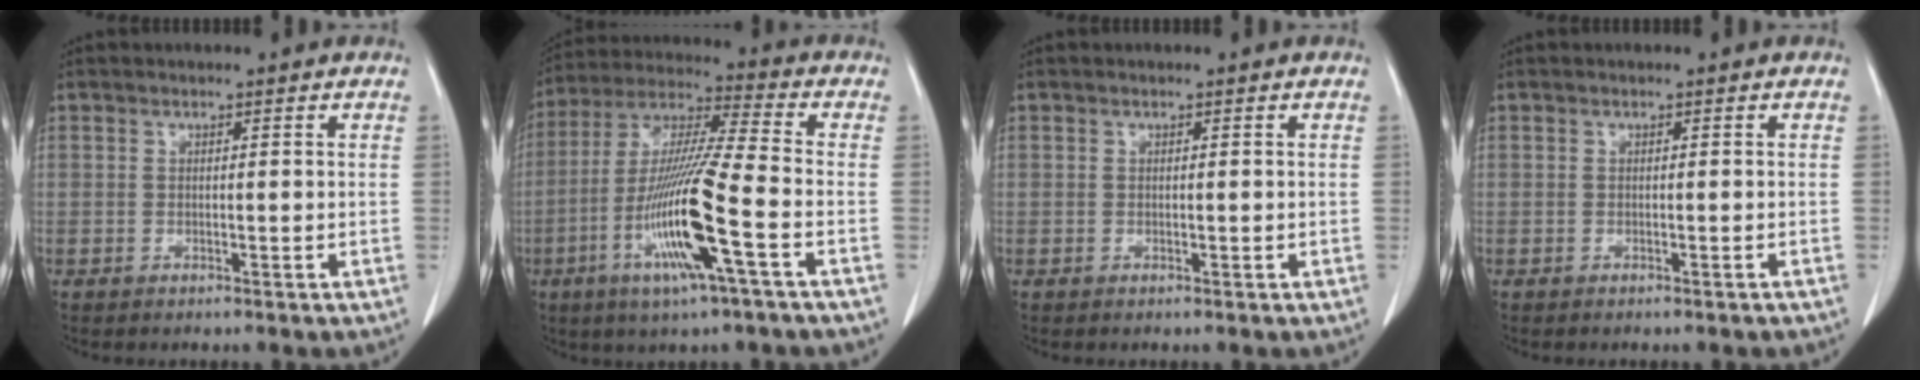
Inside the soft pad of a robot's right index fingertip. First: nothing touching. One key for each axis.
{"total": 16.1, "fx": -5.6, "fy": 0.0, "fz": 15.1, "tx": -0.305, "ty": -0.016, "tz": -0.110}
{"total": 0.0}
{"total": 0.7, "fx": -0.5, "fy": 0.0, "fz": 0.4, "tx": -0.009, "ty": 0.000, "tz": -0.004}